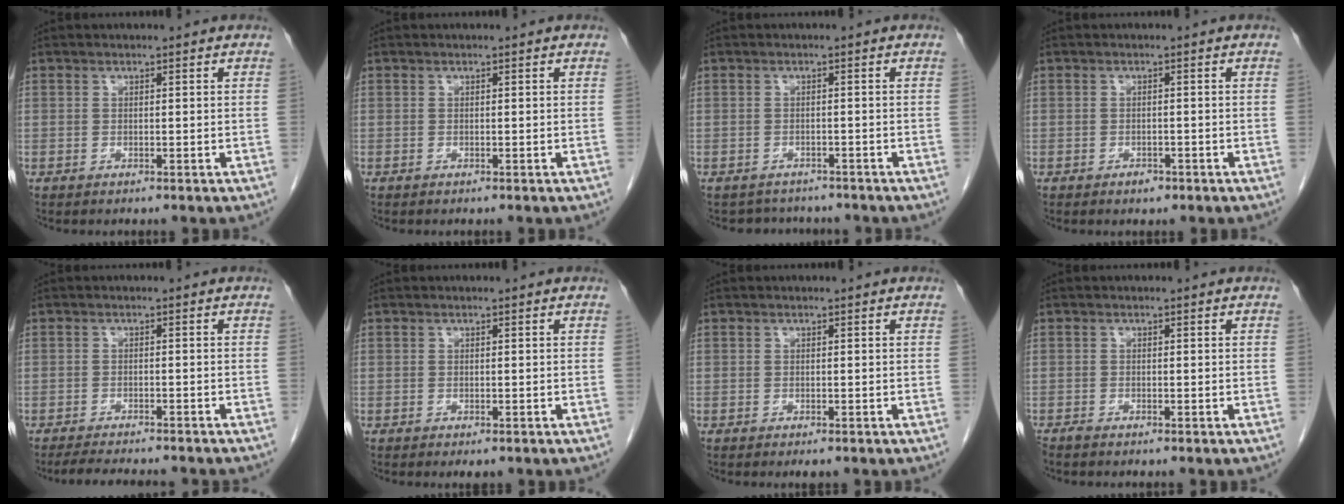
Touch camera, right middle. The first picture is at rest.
{"total": 0.0}
{"total": 4.2, "force": [-3.8, 1.7, 0.1], "torque": [-0.001, 0.006, -0.048]}
{"total": 1.3, "force": [-0.9, 0.8, 0.6], "torque": [-0.009, 0.002, -0.009]}
{"total": 8.8, "force": [-7.9, 1.1, 3.7], "torque": [-0.052, -0.014, -0.108]}
{"total": 1.2, "force": [-0.8, 0.5, 0.8], "torque": [-0.007, -0.002, -0.006]}
{"total": 1.0, "force": [-0.7, 0.3, 0.7], "torque": [-0.007, -0.002, -0.006]}
{"total": 0.8, "force": [-0.8, 0.0, 0.3], "torque": [-0.014, -0.004, -0.016]}